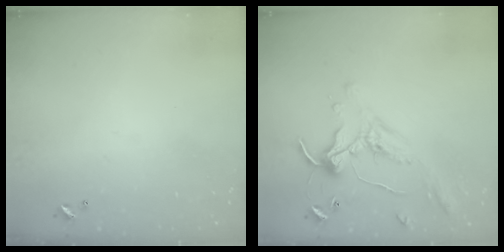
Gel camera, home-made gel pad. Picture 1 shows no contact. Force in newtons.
{"total": 0.0}